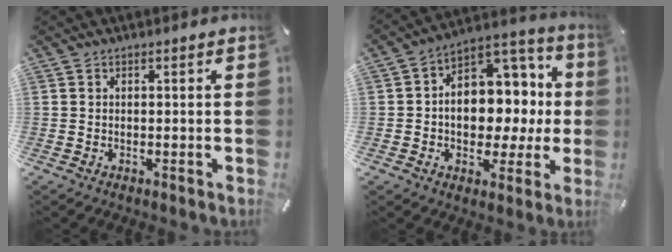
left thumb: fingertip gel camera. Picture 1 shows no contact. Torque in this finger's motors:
{"motor_torque": [1.24, 1.28, 1.14, -0.28, 0.27]}